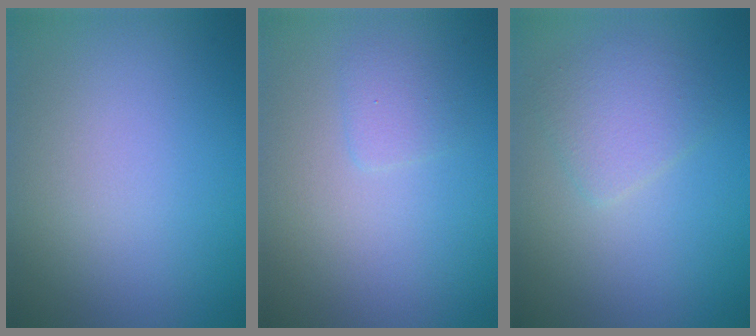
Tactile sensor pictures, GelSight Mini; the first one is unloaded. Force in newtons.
{"total": 1.1, "press": 1.1, "slide": 0.1}
{"total": 2.4, "press": 2.4, "slide": 0.1}